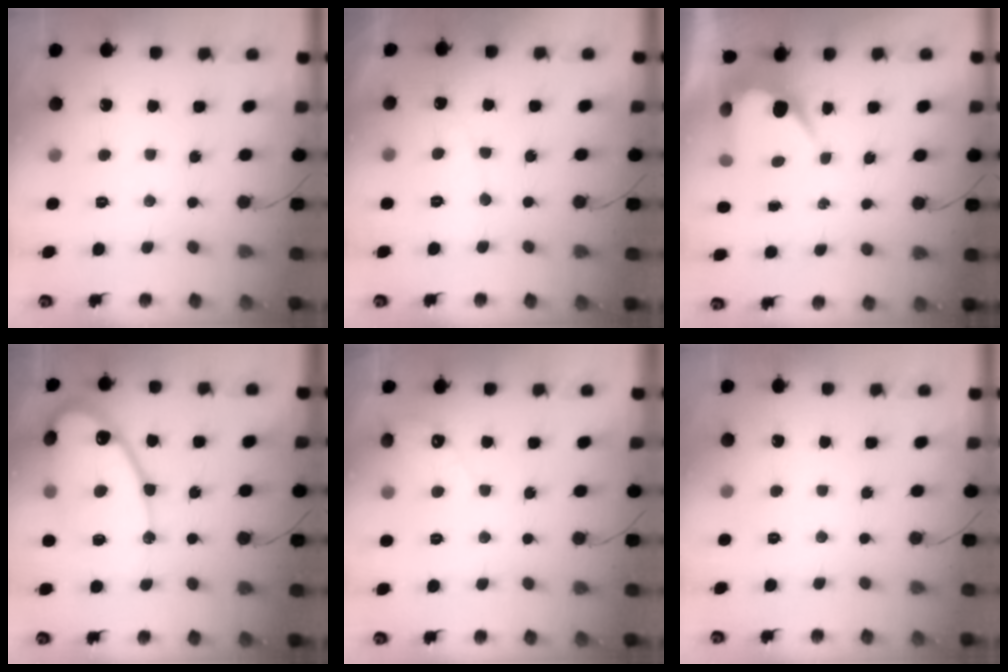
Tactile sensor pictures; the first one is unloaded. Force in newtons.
{"total": 4.2, "press": 4.2, "slide": 0.2}
{"total": 6.2, "press": 6.2, "slide": 0.2}
{"total": 16.3, "press": 16.2, "slide": 1.4}
{"total": 3.6, "press": 3.5, "slide": 0.3}
{"total": 0.0}